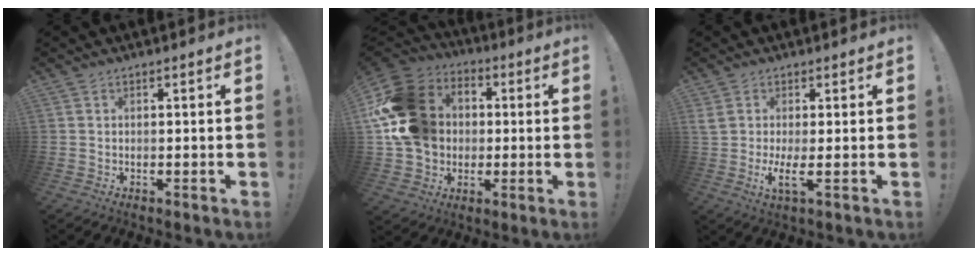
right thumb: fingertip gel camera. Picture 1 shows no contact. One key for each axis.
{"total": 20.2, "fx": 2.0, "fy": 17.1, "fz": 10.6, "tx": -0.181, "ty": 0.000, "tz": 0.058}
{"total": 5.6, "fx": 0.6, "fy": 1.1, "fz": 5.4, "tx": -0.095, "ty": -0.022, "tz": 0.012}